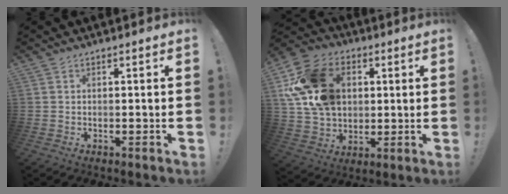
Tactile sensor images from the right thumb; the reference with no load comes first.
{"total": 20.9, "force": [5.3, 16.2, 12.1], "torque": [-0.204, -0.007, 0.107]}